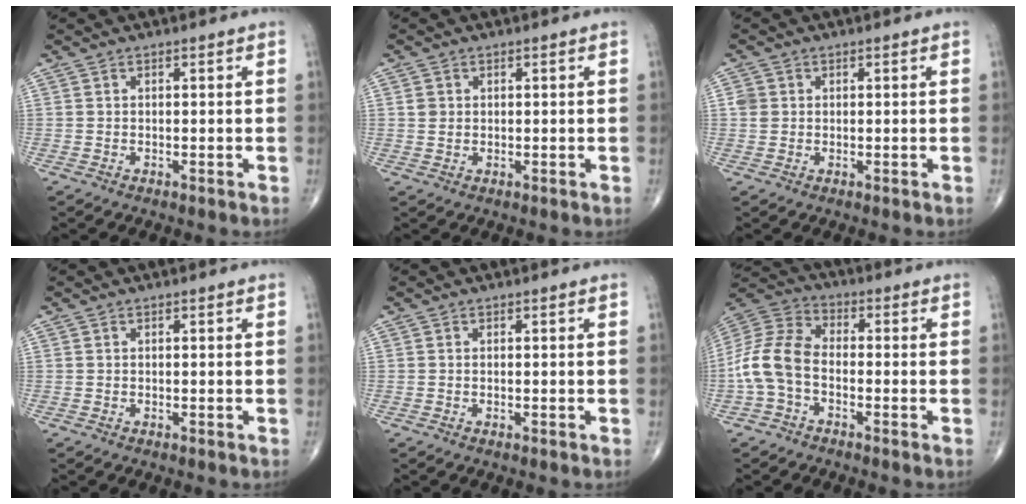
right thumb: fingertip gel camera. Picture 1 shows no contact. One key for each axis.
{"total": 1.8, "fx": 0.4, "fy": 1.6, "fz": 0.8, "tx": -0.009, "ty": -0.002, "tz": 0.011}
{"total": 1.5, "fx": 0.2, "fy": 1.5, "fz": 0.3, "tx": 0.004, "ty": 0.003, "tz": 0.001}
{"total": 0.0}
{"total": 0.0}
{"total": 10.4, "fx": -2.7, "fy": 6.7, "fz": 7.6, "tx": -0.157, "ty": 0.033, "tz": -0.065}